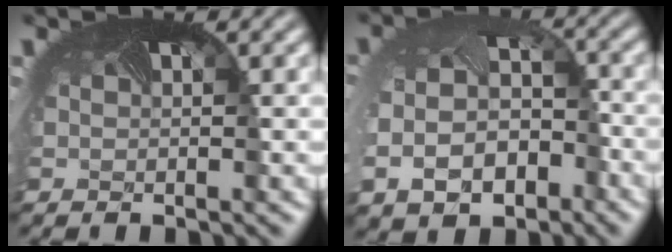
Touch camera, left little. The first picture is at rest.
{"total": 7.3, "force": [-3.5, 4.9, 4.2], "torque": [-0.099, -0.031, -0.046]}